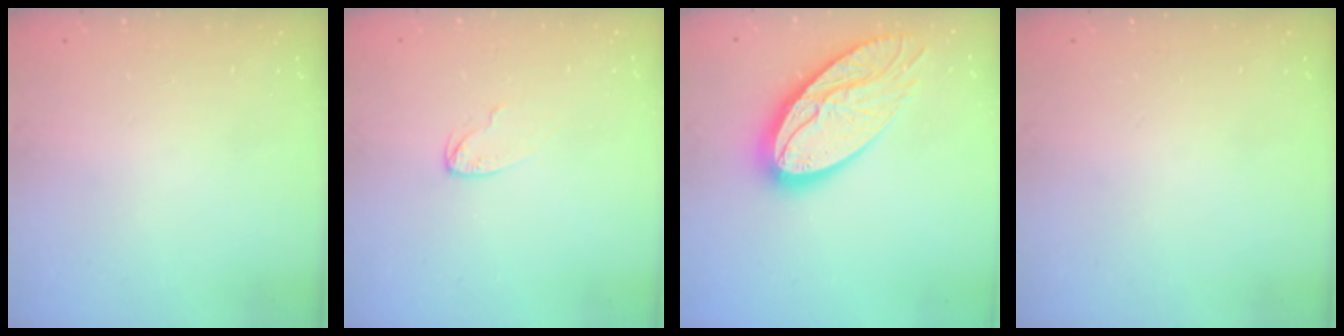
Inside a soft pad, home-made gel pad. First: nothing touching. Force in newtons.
{"total": 4.3, "press": 4.3, "slide": 0.4}
{"total": 21.4, "press": 21.3, "slide": 2.0}
{"total": 0.0}